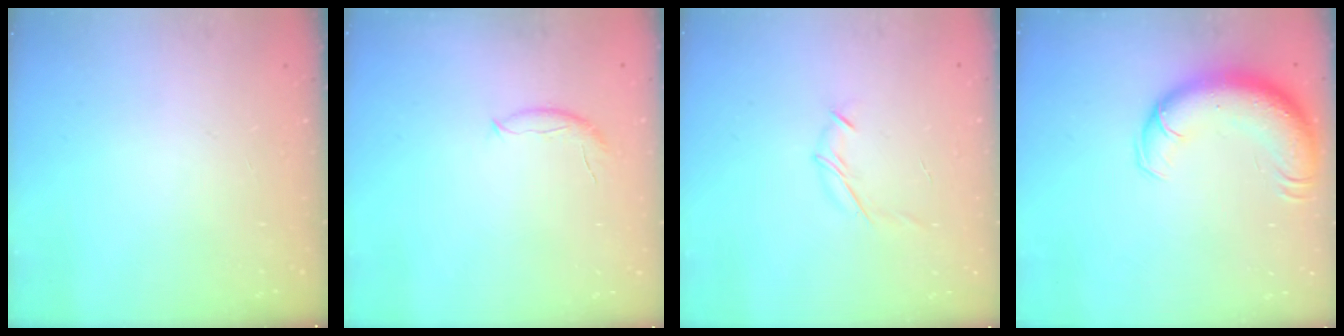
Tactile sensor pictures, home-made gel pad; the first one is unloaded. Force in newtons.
{"total": 7.5, "press": 7.5, "slide": 0.9}
{"total": 6.7, "press": 6.6, "slide": 1.3}
{"total": 14.3, "press": 13.9, "slide": 3.3}